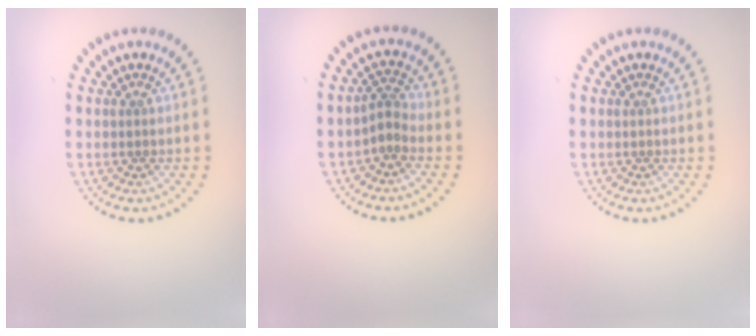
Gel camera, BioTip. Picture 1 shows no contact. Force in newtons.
{"total": 1.9, "press": 1.1, "slide": 1.5}
{"total": 0.0}